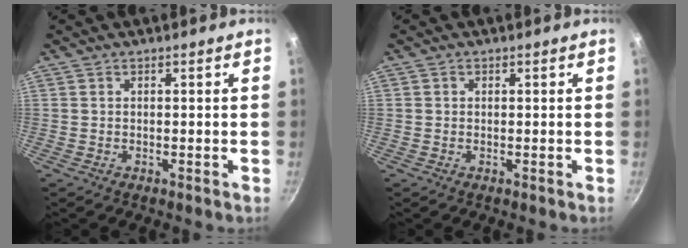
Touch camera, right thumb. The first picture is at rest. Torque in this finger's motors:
{"motor_torque": [-0.40, -0.32, -0.49, 0.32, -0.04]}